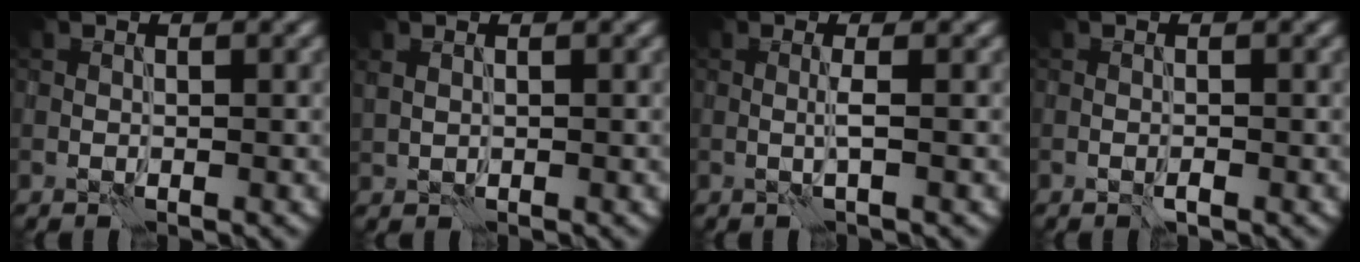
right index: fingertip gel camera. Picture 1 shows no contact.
{"total": 0.7, "force": [0.4, 0.4, 0.4], "torque": [-0.013, 0.003, 0.012]}
{"total": 1.2, "force": [0.0, -0.1, 1.2], "torque": [-0.027, 0.002, -0.005]}
{"total": 0.5, "force": [-0.3, 0.2, 0.4], "torque": [-0.007, 0.002, -0.007]}